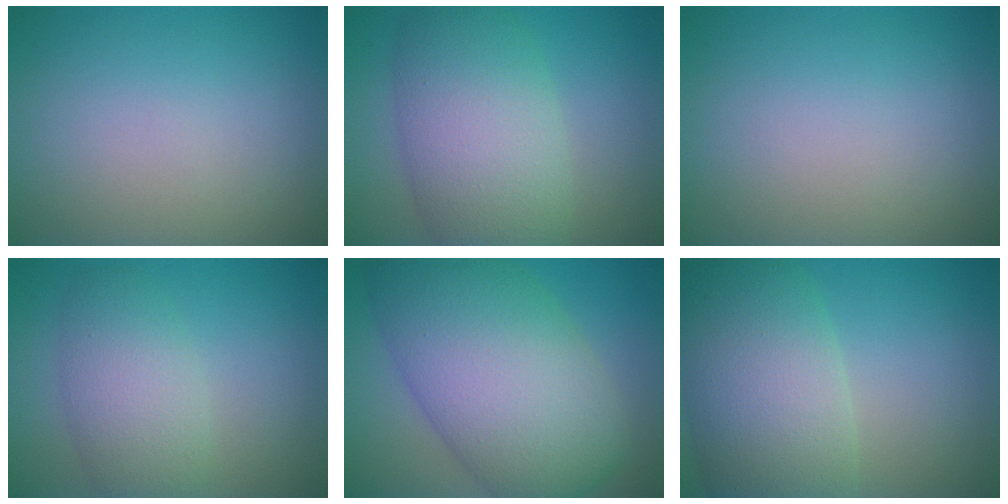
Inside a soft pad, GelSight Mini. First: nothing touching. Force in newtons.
{"total": 8.9, "press": 8.9, "slide": 0.3}
{"total": 0.0}
{"total": 4.6, "press": 4.6, "slide": 0.1}
{"total": 13.1, "press": 13.1, "slide": 0.4}
{"total": 10.1, "press": 10.1, "slide": 0.5}